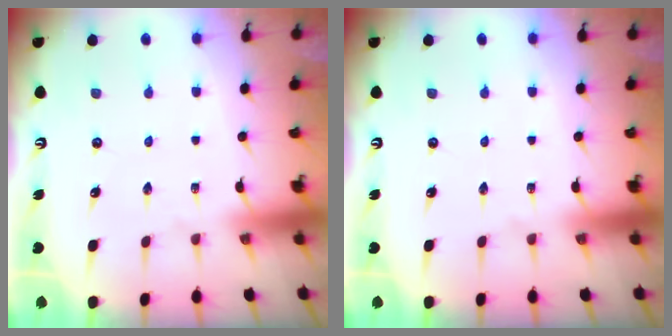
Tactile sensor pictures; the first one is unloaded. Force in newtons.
{"total": 0.0}